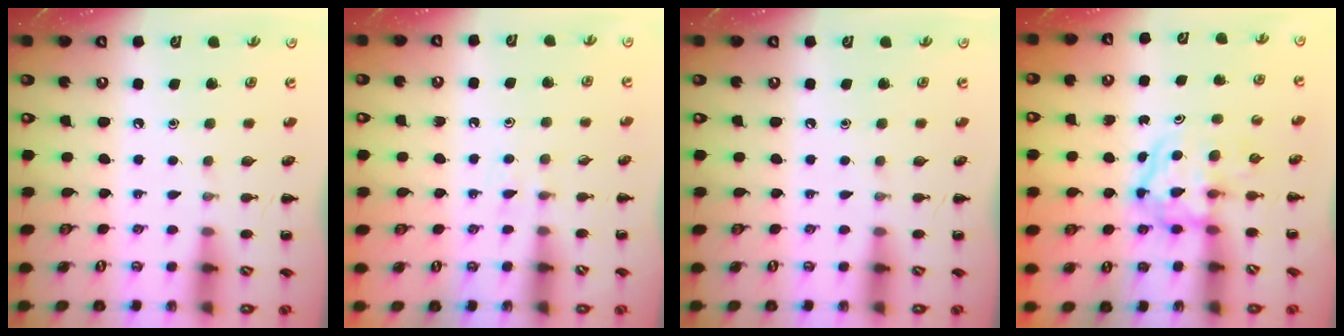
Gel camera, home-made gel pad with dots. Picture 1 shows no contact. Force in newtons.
{"total": 2.9, "press": 2.7, "slide": 1.2}
{"total": 0.0}
{"total": 3.7, "press": 3.7, "slide": 0.4}